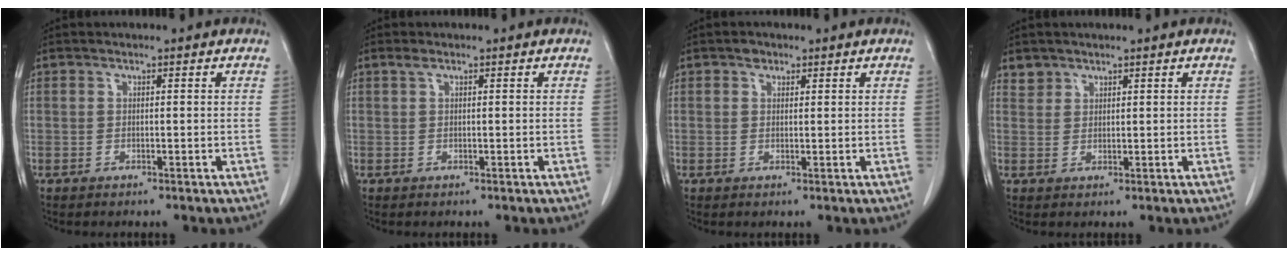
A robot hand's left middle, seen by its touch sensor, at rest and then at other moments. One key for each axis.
{"total": 0.7, "fx": 0.5, "fy": 0.2, "fz": 0.4, "tx": -0.013, "ty": 0.011, "tz": 0.010}
{"total": 1.3, "fx": 0.8, "fy": 1.0, "fz": 0.4, "tx": -0.005, "ty": 0.001, "tz": 0.012}
{"total": 1.8, "fx": 1.5, "fy": 0.9, "fz": -0.3, "tx": 0.012, "ty": 0.005, "tz": 0.027}